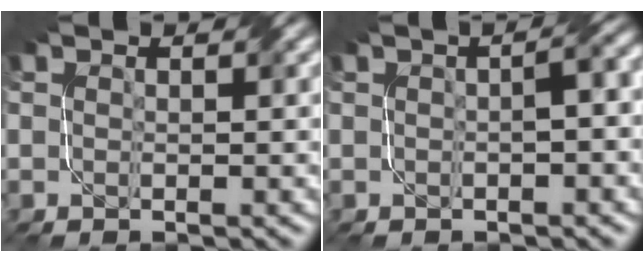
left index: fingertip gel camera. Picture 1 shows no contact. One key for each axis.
{"total": 2.8, "fx": 0.0, "fy": 0.7, "fz": 2.8, "tx": -0.035, "ty": 0.016, "tz": 0.001}